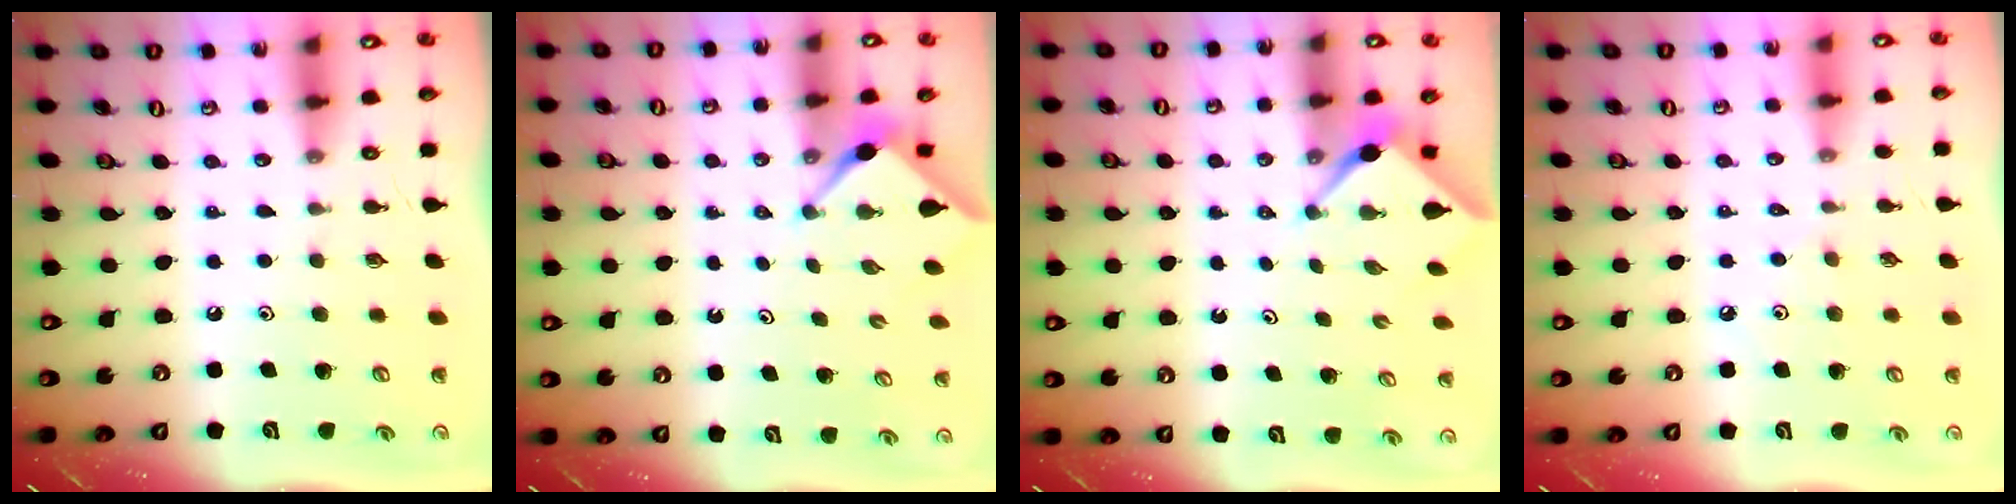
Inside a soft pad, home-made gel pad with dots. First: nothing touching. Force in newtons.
{"total": 3.1, "press": 3.1, "slide": 0.4}
{"total": 2.4, "press": 2.4, "slide": 0.2}
{"total": 4.0, "press": 4.0, "slide": 0.7}